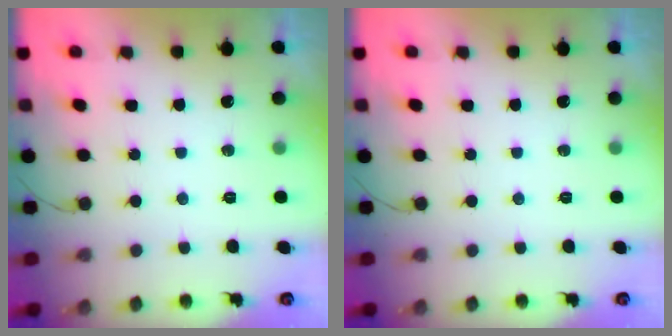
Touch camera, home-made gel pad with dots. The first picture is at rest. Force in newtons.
{"total": 0.0}